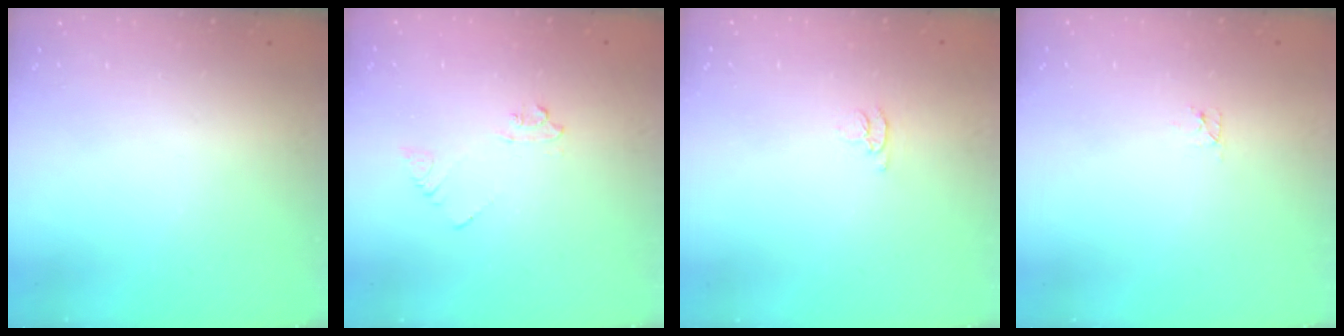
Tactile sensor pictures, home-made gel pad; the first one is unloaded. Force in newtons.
{"total": 4.4, "press": 4.3, "slide": 0.7}
{"total": 2.8, "press": 2.8, "slide": 0.4}
{"total": 2.4, "press": 2.4, "slide": 0.3}